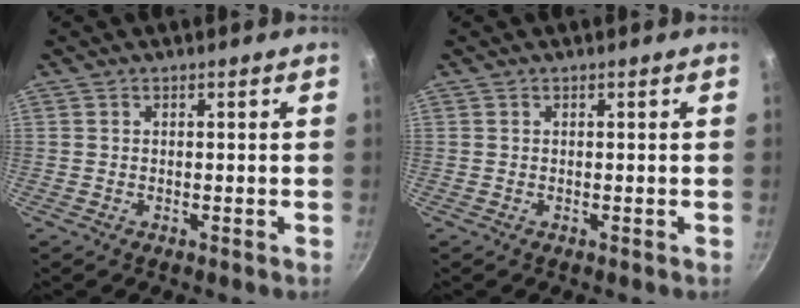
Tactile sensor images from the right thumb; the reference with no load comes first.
{"total": 0.0}